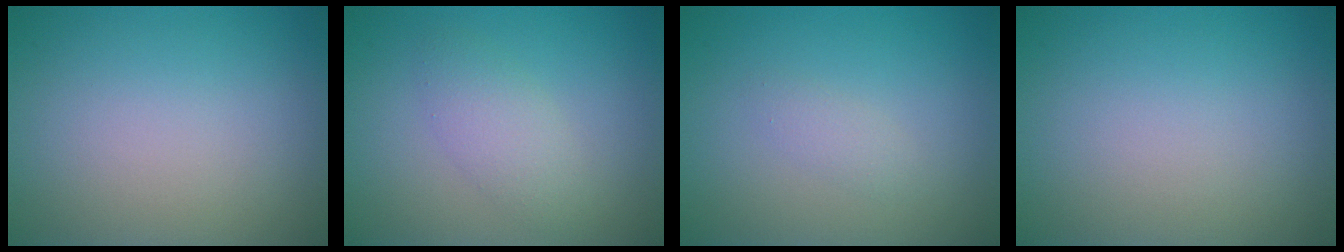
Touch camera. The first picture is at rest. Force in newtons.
{"total": 2.5, "press": 2.5, "slide": 0.2}
{"total": 1.0, "press": 1.0, "slide": 0.1}
{"total": 0.0}